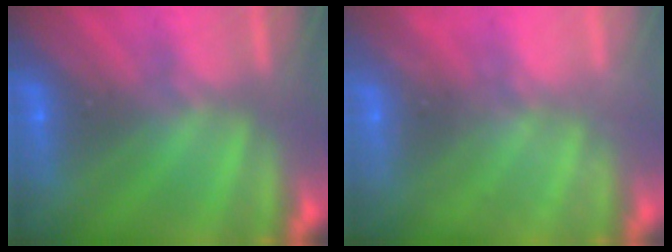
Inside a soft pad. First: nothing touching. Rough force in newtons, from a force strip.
{"total": 2.4}